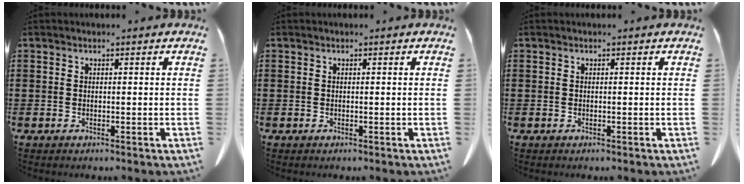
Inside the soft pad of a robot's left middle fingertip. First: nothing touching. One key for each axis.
{"total": 0.0}
{"total": 0.0}